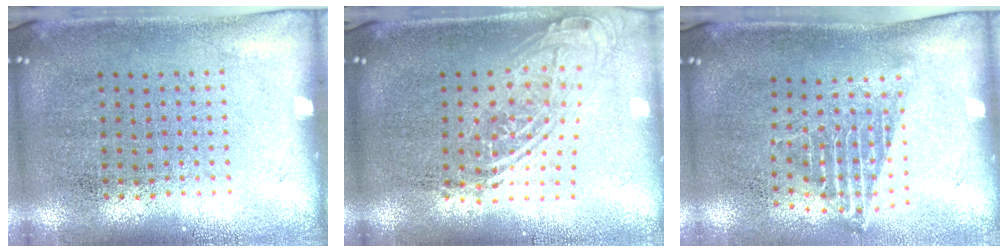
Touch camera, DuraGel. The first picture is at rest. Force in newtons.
{"total": 1.9, "press": 1.5, "slide": 1.2}
{"total": 1.4, "press": 1.1, "slide": 0.9}